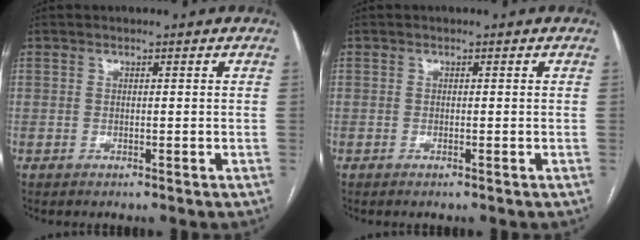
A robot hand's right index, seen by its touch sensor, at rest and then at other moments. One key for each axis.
{"total": 0.0}